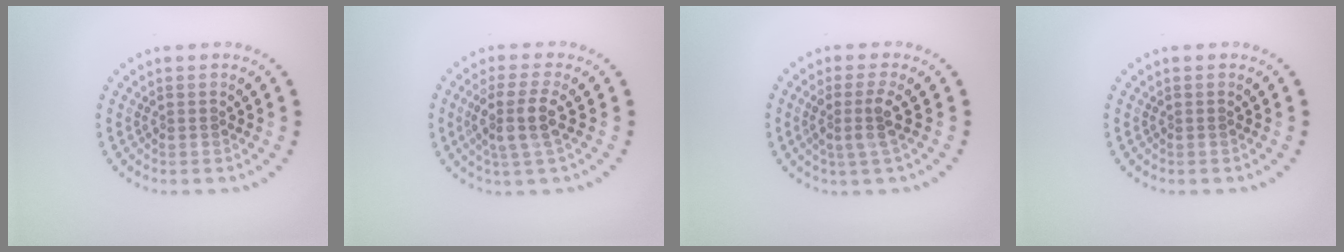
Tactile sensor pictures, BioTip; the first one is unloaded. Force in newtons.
{"total": 3.2, "press": 2.7, "slide": 1.7}
{"total": 2.5, "press": 1.9, "slide": 1.6}
{"total": 0.0}